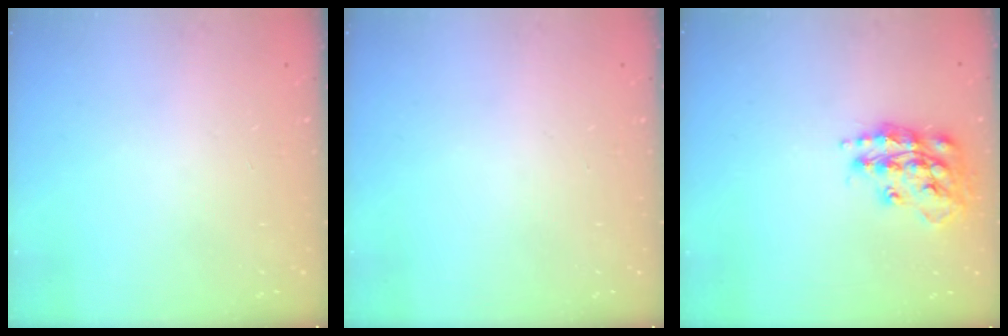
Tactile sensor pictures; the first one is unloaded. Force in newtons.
{"total": 0.0}
{"total": 15.5, "press": 15.4, "slide": 1.3}